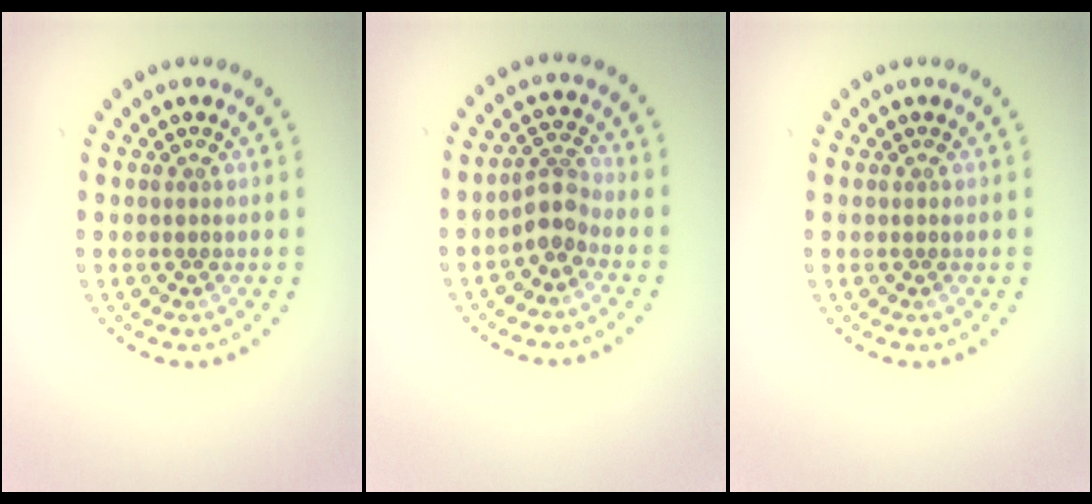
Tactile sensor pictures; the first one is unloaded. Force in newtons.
{"total": 2.5, "press": 2.0, "slide": 1.5}
{"total": 0.0}